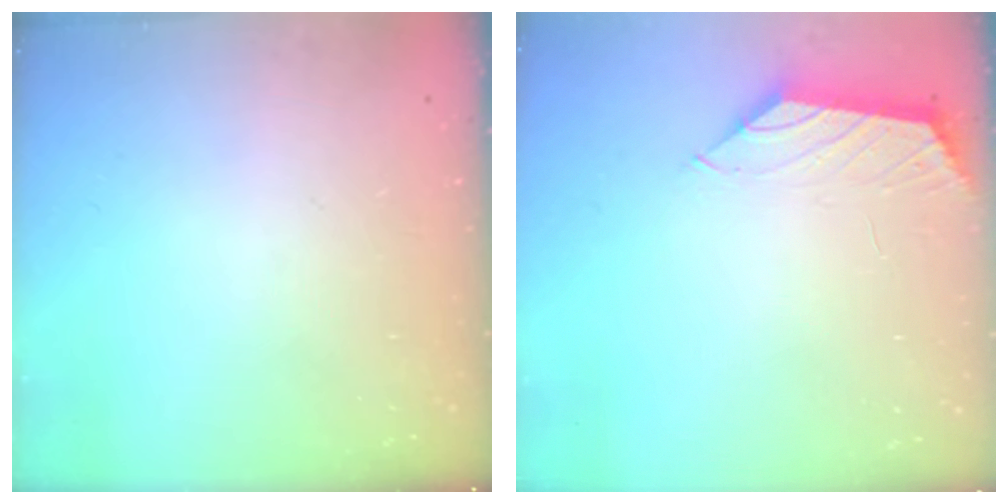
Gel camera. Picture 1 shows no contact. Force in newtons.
{"total": 1.3, "press": 1.2, "slide": 0.4}